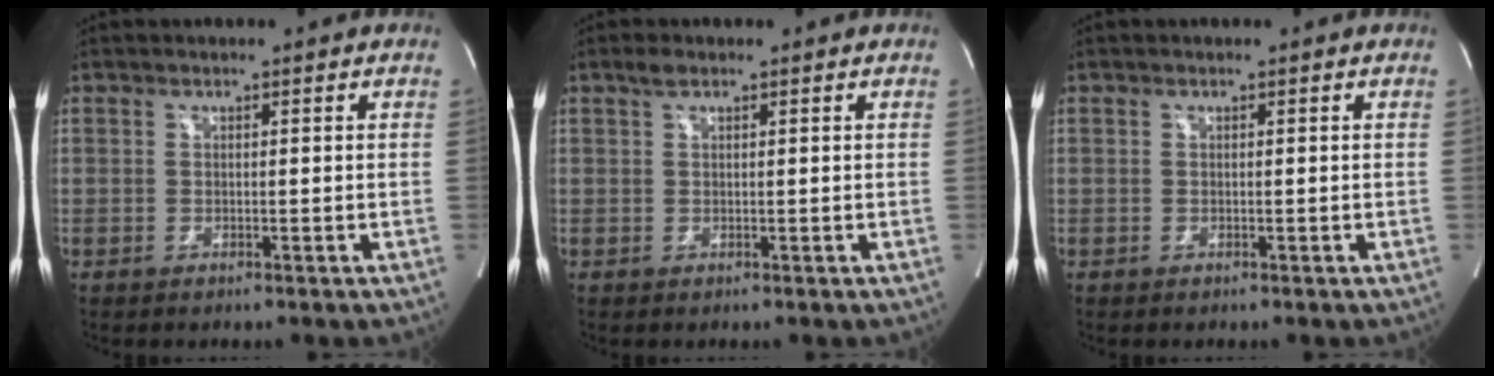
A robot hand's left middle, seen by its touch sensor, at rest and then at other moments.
{"total": 1.3, "force": [0.9, 0.5, 0.8], "torque": [-0.020, 0.010, 0.018]}
{"total": 0.0}